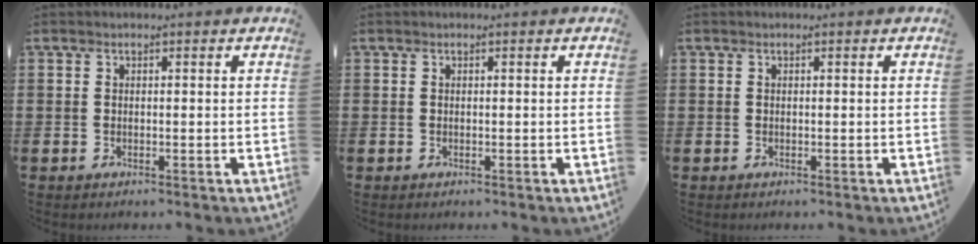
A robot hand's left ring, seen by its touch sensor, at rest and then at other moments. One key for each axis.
{"total": 0.0}
{"total": 0.0}